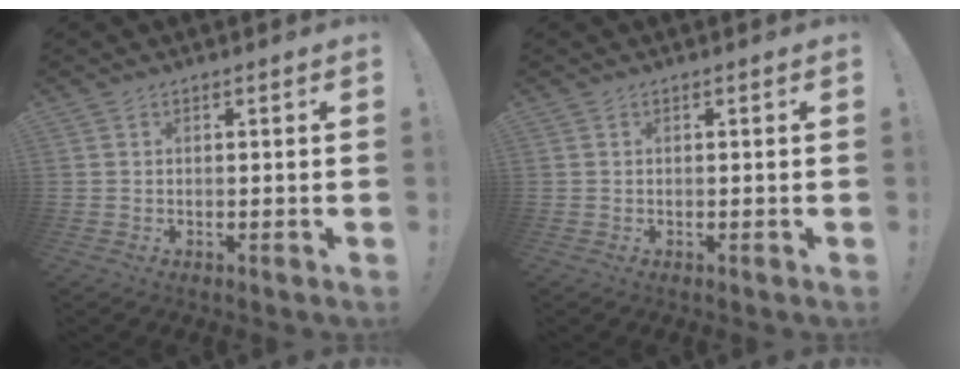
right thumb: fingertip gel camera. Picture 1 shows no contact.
{"total": 0.0}